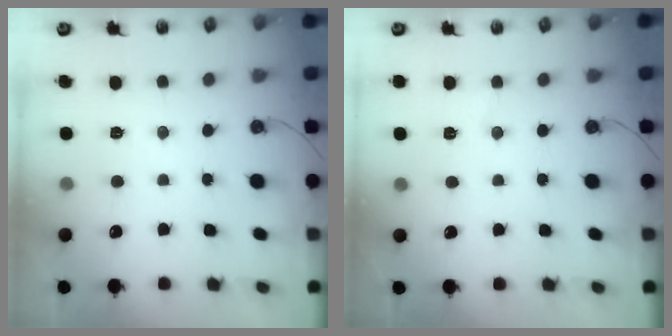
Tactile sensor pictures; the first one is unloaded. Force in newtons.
{"total": 4.0, "press": 3.7, "slide": 1.3}